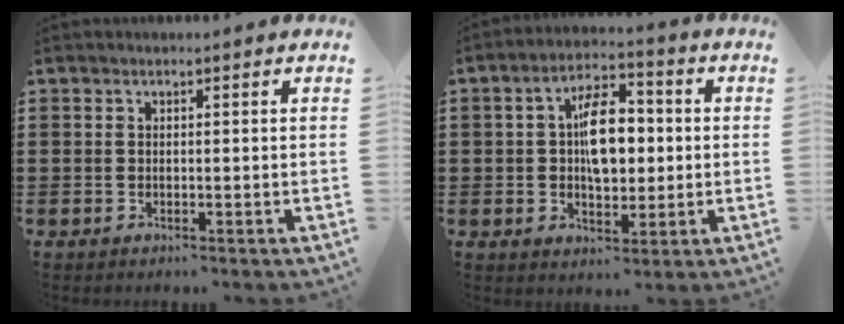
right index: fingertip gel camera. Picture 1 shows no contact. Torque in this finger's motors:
{"motor_torque": [2.14, 0.00, 0.93, 0.21]}